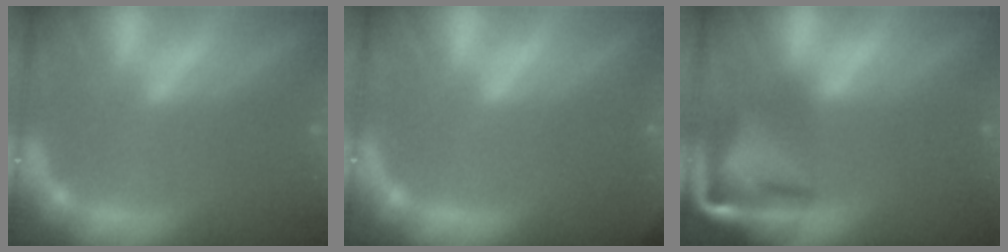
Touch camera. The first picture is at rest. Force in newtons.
{"total": 1.4}
{"total": 8.4}